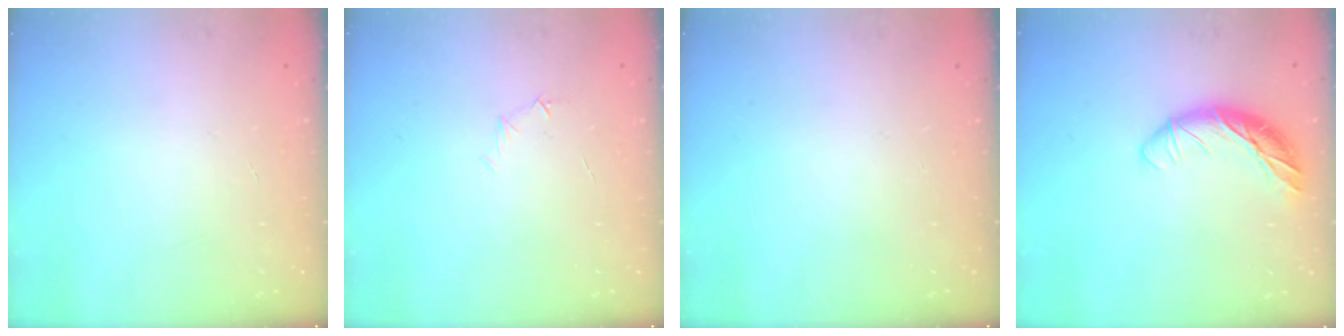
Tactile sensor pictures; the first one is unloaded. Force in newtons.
{"total": 4.1, "press": 3.9, "slide": 1.3}
{"total": 0.0}
{"total": 11.6, "press": 11.4, "slide": 2.2}